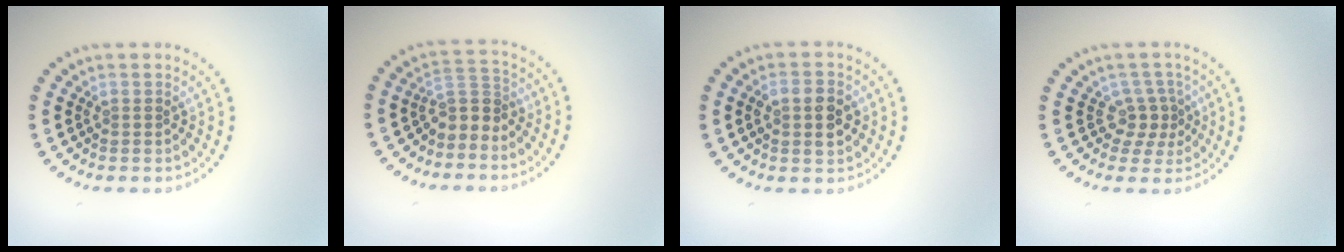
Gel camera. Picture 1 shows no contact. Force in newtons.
{"total": 2.6, "press": 2.0, "slide": 1.8}
{"total": 3.0, "press": 3.0, "slide": 0.3}
{"total": 2.4, "press": 1.7, "slide": 1.7}